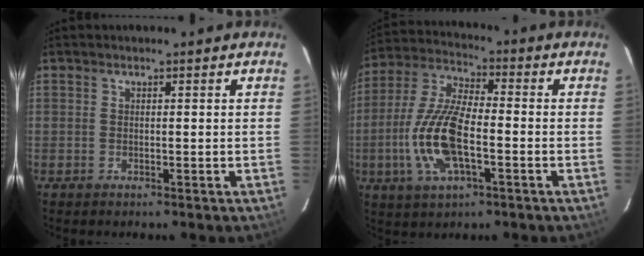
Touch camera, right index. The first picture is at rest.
{"total": 14.0, "force": [-3.7, 5.2, 12.4], "torque": [-0.266, -0.001, -0.075]}